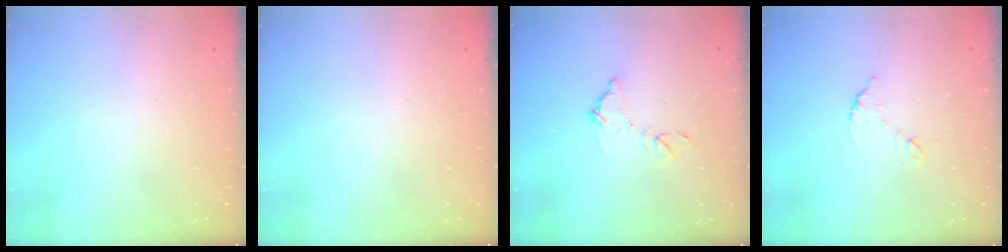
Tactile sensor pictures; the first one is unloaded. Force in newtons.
{"total": 0.0}
{"total": 8.4, "press": 8.4, "slide": 0.2}
{"total": 7.3, "press": 7.3, "slide": 0.4}